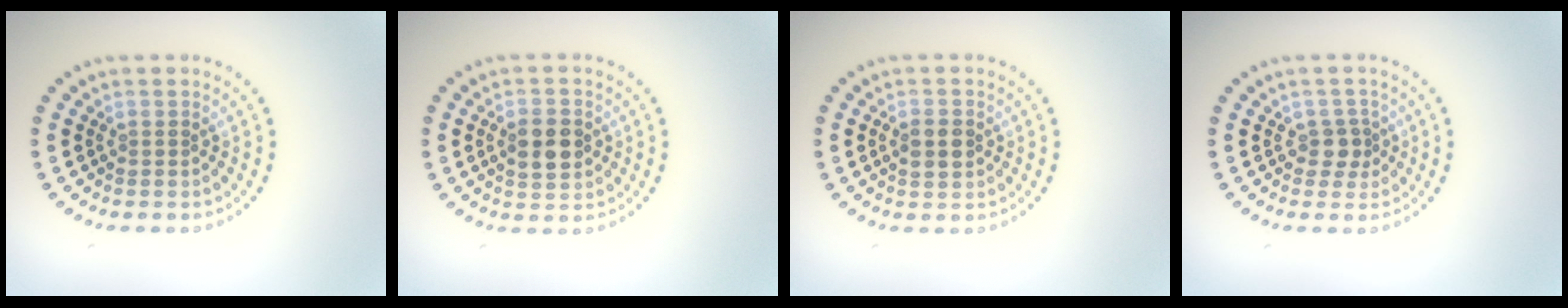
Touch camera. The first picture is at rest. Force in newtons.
{"total": 3.6, "press": 3.6, "slide": 0.1}
{"total": 2.4, "press": 2.4, "slide": 0.1}
{"total": 1.8, "press": 1.5, "slide": 1.0}